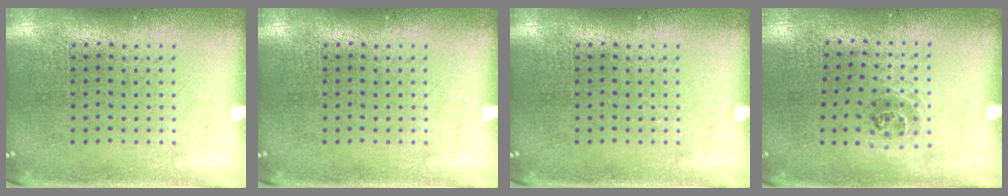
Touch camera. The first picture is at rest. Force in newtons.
{"total": 0.0}
{"total": 0.0}
{"total": 1.0, "press": 0.7, "slide": 0.7}